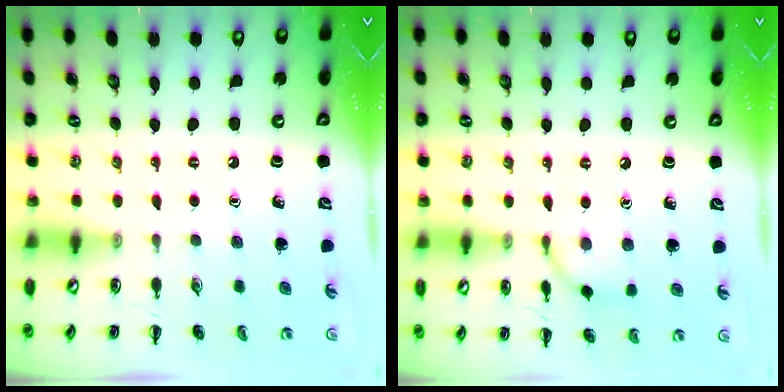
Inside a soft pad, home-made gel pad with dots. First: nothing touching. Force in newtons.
{"total": 6.7, "press": 6.7, "slide": 0.7}